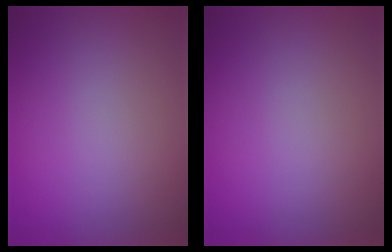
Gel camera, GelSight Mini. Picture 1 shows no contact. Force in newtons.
{"total": 0.0}